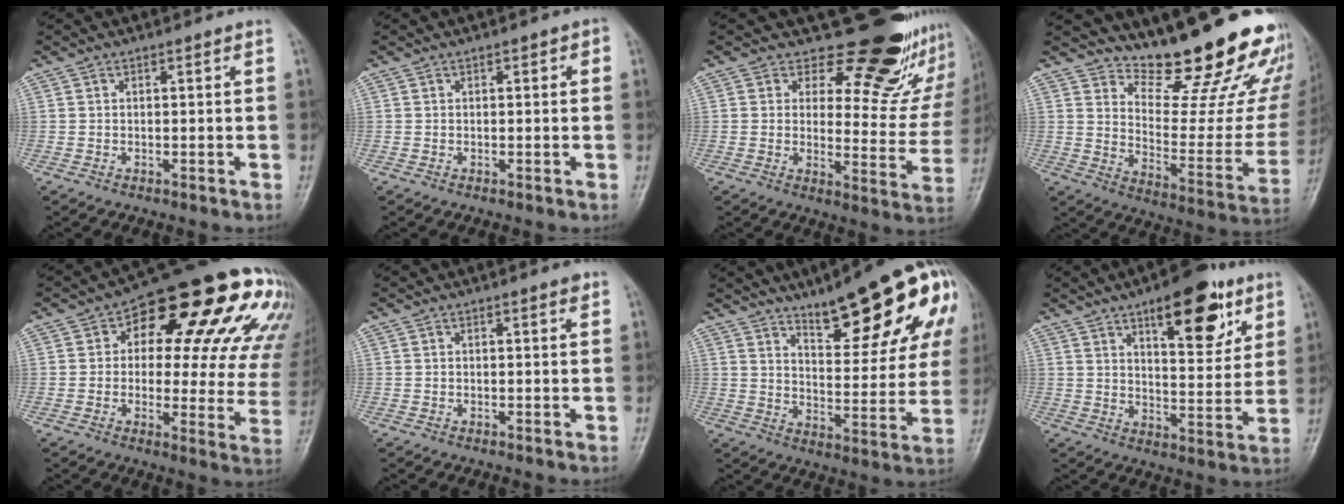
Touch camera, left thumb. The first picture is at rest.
{"total": 1.6, "force": [0.3, 0.8, 1.3], "torque": [-0.009, 0.003, 0.000]}
{"total": 19.2, "force": [15.2, 8.8, 7.9], "torque": [-0.049, -0.119, 0.174]}
{"total": 22.8, "force": [19.2, 5.8, 10.9], "torque": [-0.107, -0.166, 0.258]}
{"total": 25.0, "force": [8.8, 12.1, 20.0], "torque": [-0.209, 0.032, 0.115]}
{"total": 0.7, "force": [0.5, 0.2, 0.6], "torque": [-0.007, 0.000, 0.004]}
{"total": 20.2, "force": [11.5, 5.8, 15.6], "torque": [-0.181, -0.047, 0.167]}
{"total": 15.7, "force": [8.5, 6.3, 11.6], "torque": [-0.124, -0.040, 0.123]}